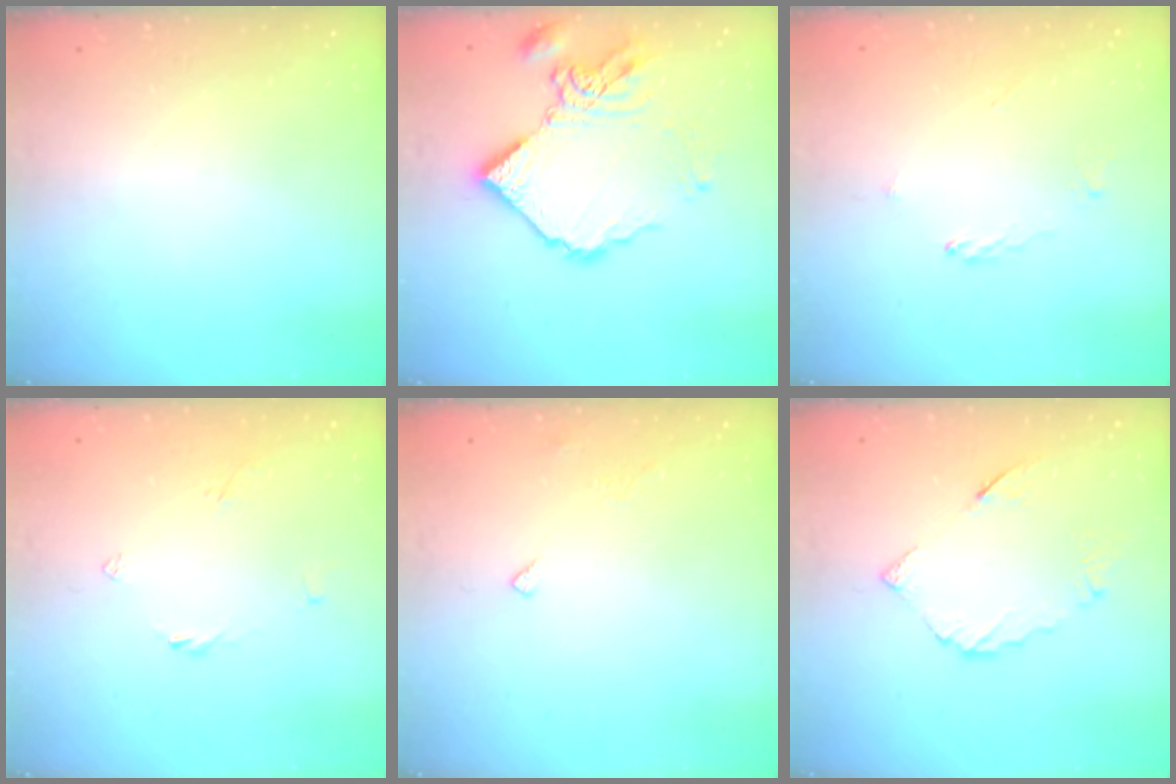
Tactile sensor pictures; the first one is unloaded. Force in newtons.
{"total": 13.9, "press": 13.8, "slide": 1.6}
{"total": 2.0, "press": 2.0, "slide": 0.2}
{"total": 2.4, "press": 2.4, "slide": 0.5}
{"total": 3.2, "press": 3.1, "slide": 0.5}
{"total": 7.7, "press": 7.7, "slide": 0.5}